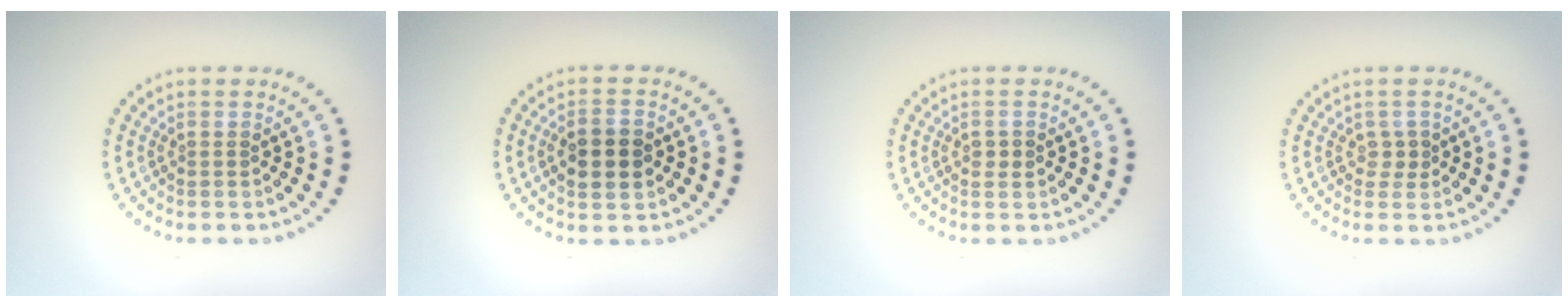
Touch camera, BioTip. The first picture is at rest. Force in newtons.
{"total": 3.7, "press": 3.7, "slide": 0.2}
{"total": 0.9, "press": 0.9, "slide": 0.2}
{"total": 0.9, "press": 0.8, "slide": 0.5}